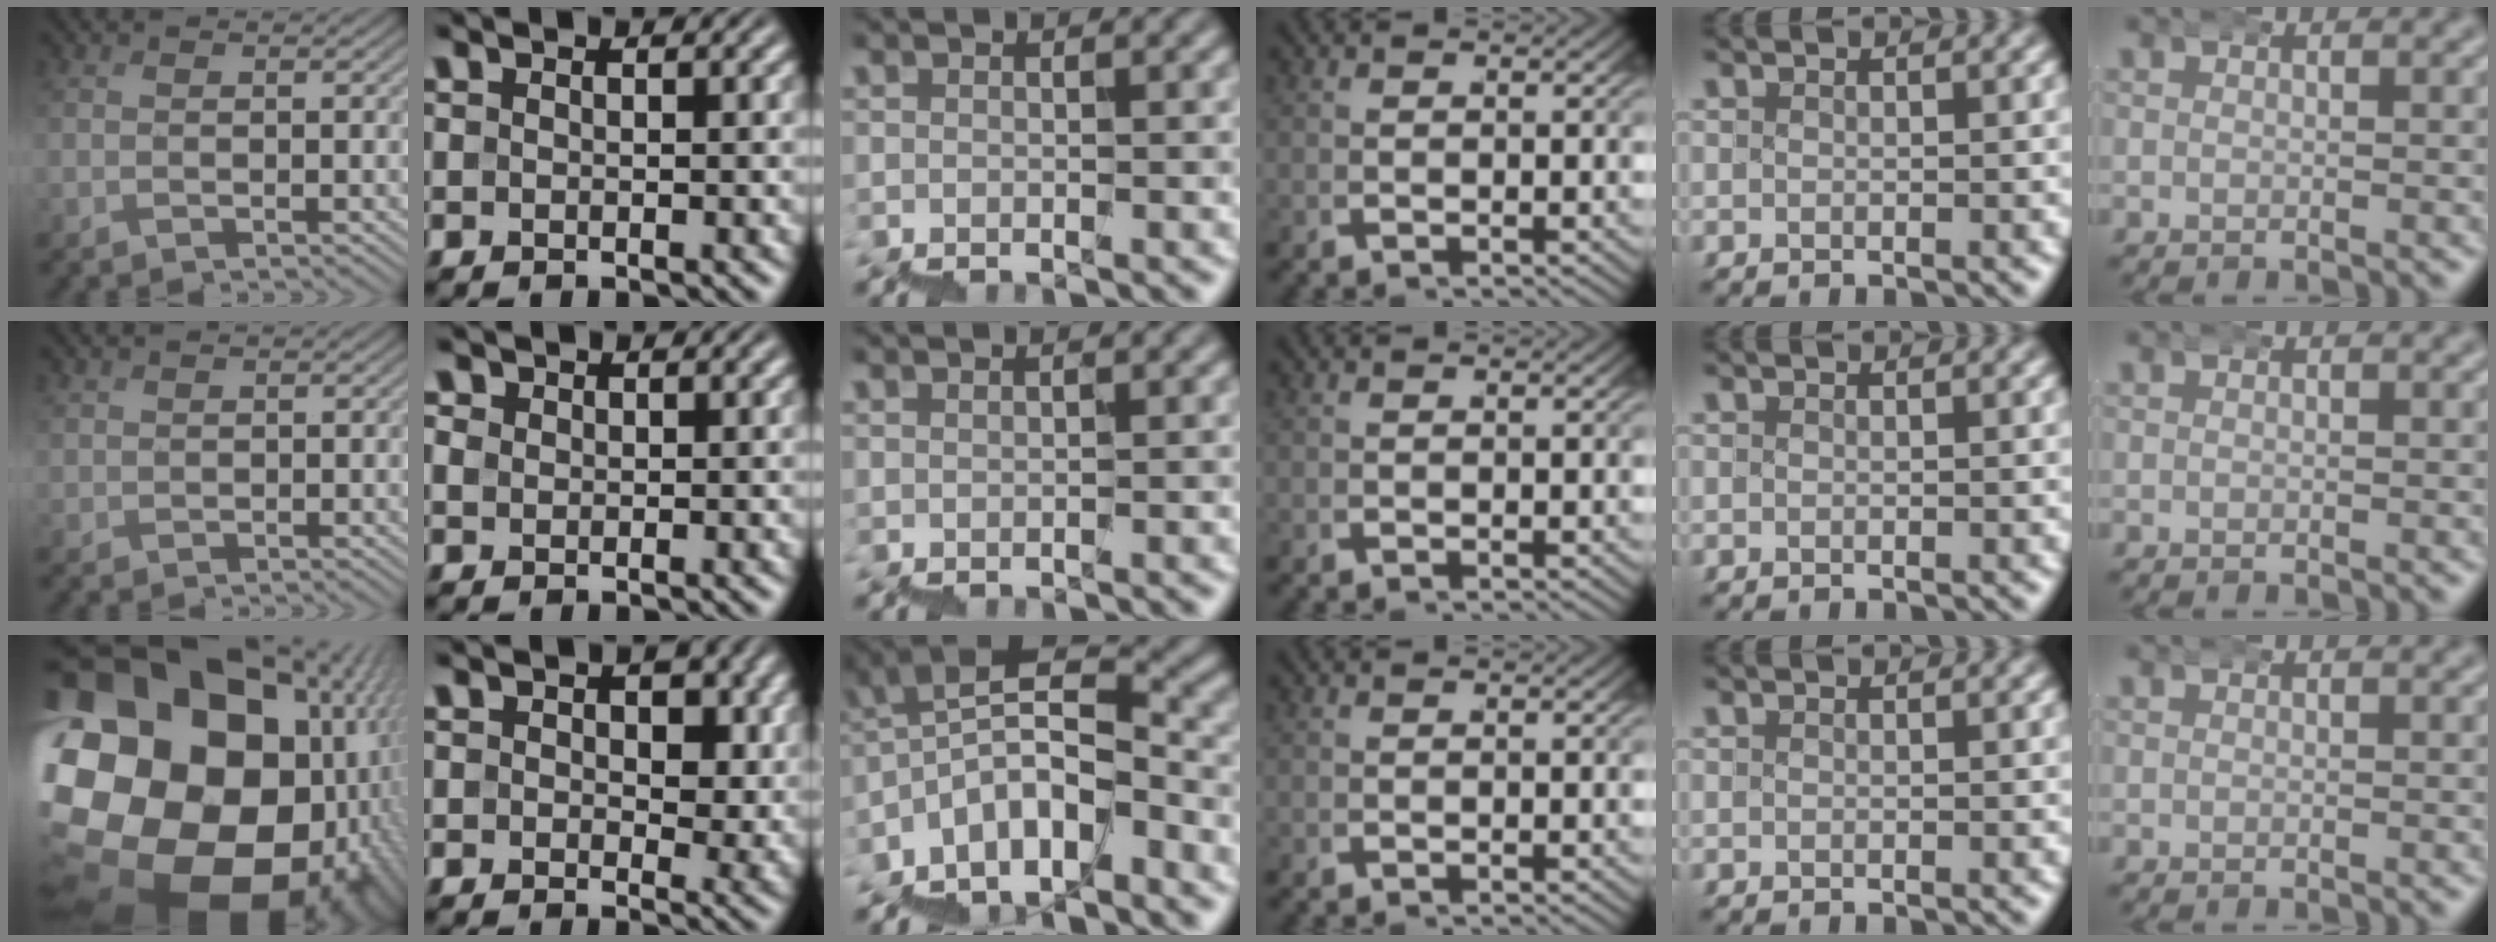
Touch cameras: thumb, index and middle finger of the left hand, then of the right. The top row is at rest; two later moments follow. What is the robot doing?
{"motion": "wrap", "object": "bubble wrap"}